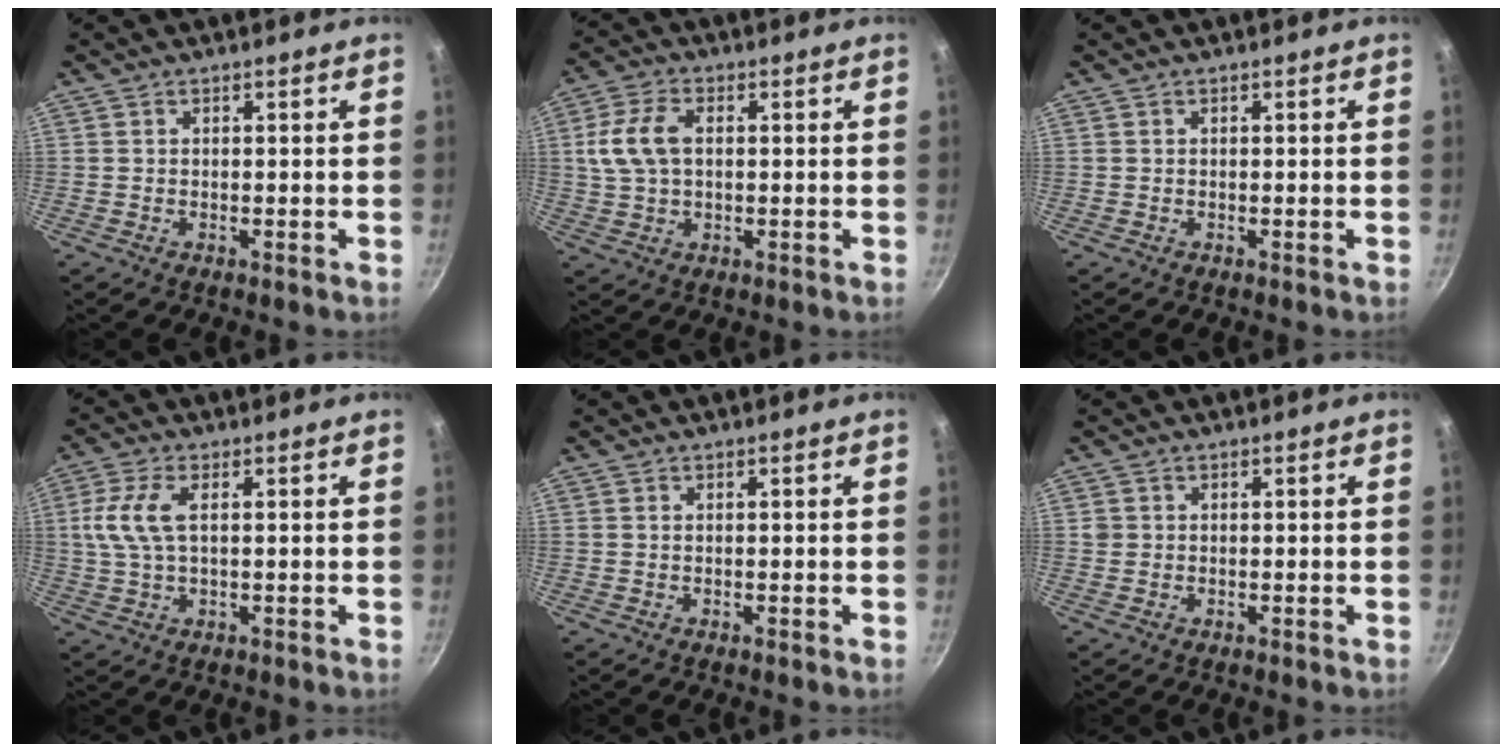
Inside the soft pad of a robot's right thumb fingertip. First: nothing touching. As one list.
[{"total": 8.6, "force": [1.2, 5.4, 6.6], "torque": [-0.129, 0.015, 0.020]}, {"total": 0.0}, {"total": 7.2, "force": [1.3, 3.3, 6.3], "torque": [-0.142, 0.009, 0.022]}, {"total": 0.0}, {"total": 1.0, "force": [0.1, 1.0, 0.3], "torque": [-0.001, 0.005, 0.003]}]